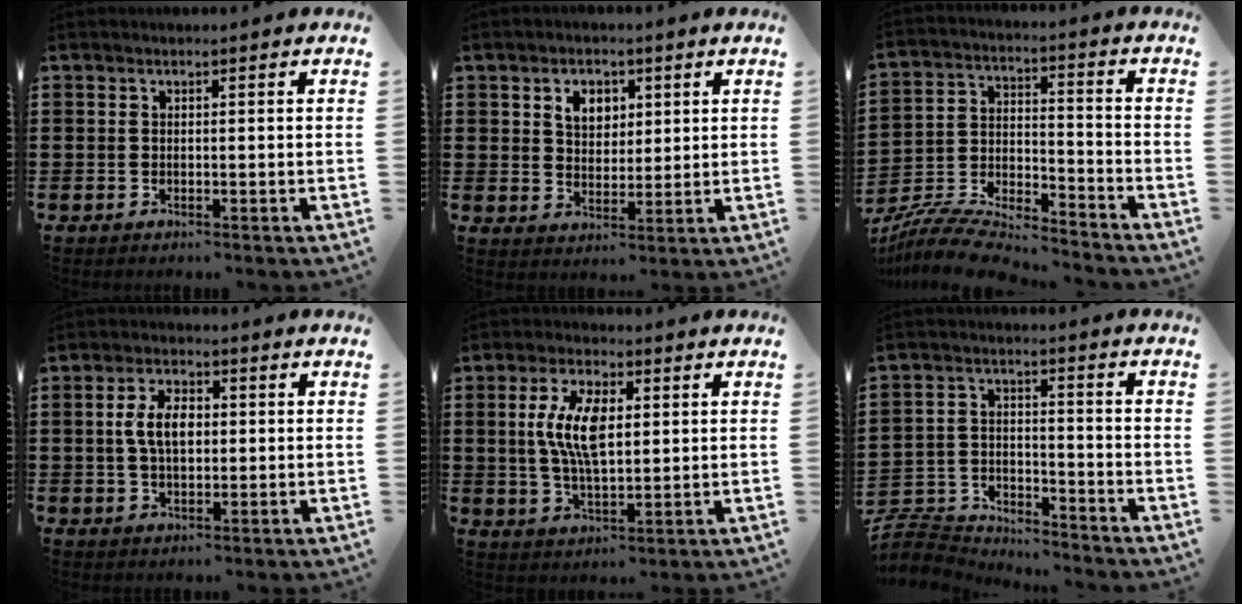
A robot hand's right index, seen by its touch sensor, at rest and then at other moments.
{"total": 4.5, "force": [1.9, 3.3, 2.3], "torque": [-0.050, 0.009, 0.030]}
{"total": 8.2, "force": [-7.8, 1.2, 2.1], "torque": [-0.054, 0.004, -0.159]}
{"total": 5.8, "force": [0.5, 3.1, 4.9], "torque": [-0.100, 0.006, 0.002]}
{"total": 9.3, "force": [1.7, 4.2, 8.1], "torque": [-0.175, 0.009, 0.026]}
{"total": 5.9, "force": [-5.7, 1.4, 0.3], "torque": [-0.025, 0.007, -0.120]}